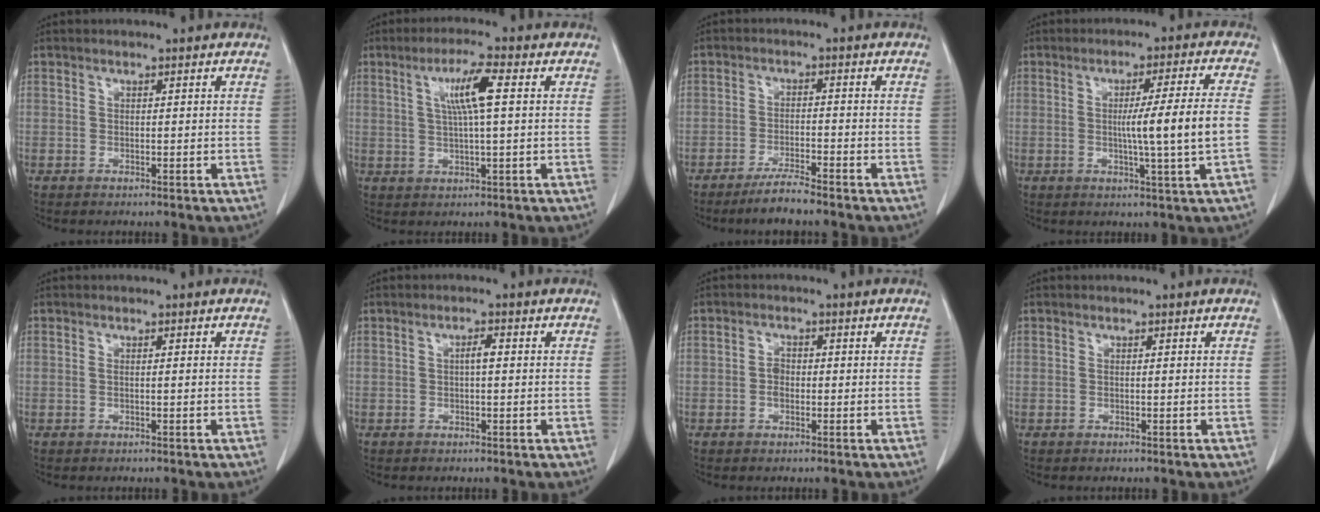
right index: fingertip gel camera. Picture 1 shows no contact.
{"total": 6.3, "force": [1.6, -0.1, 6.1], "torque": [-0.112, 0.004, 0.029]}
{"total": 4.2, "force": [-3.6, 0.1, 2.2], "torque": [-0.042, -0.009, -0.068]}
{"total": 9.1, "force": [-0.8, -1.6, 8.9], "torque": [-0.137, -0.006, -0.009]}
{"total": 0.5, "force": [0.0, 0.0, 0.5], "torque": [-0.007, 0.002, 0.004]}
{"total": 1.6, "force": [0.1, 0.3, 1.6], "torque": [-0.028, 0.005, 0.001]}
{"total": 1.7, "force": [-0.3, 1.2, 1.2], "torque": [-0.017, 0.006, -0.004]}
{"total": 0.0}